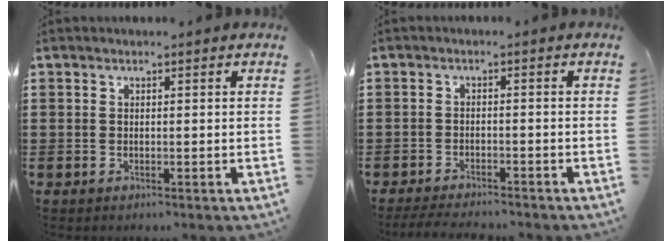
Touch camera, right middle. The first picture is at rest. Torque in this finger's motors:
{"motor_torque": [0.19, 0.05, 0.01, 0.06]}